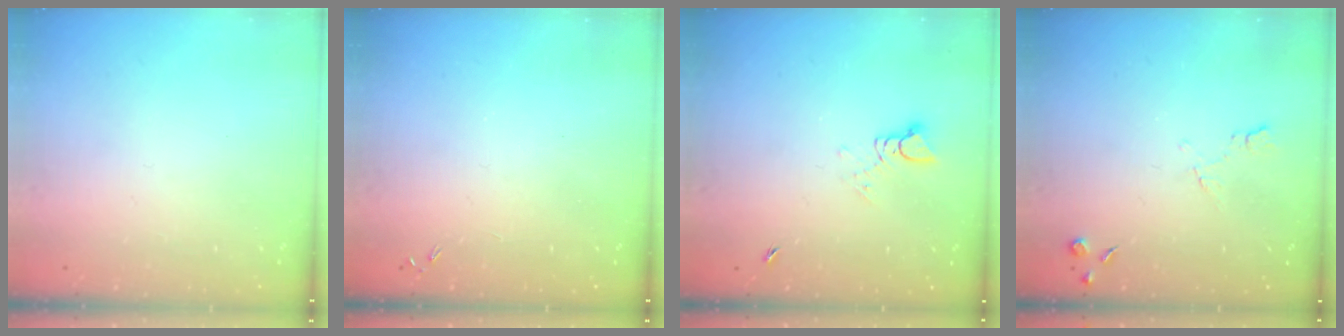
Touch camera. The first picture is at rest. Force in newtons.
{"total": 0.0}
{"total": 3.5, "press": 3.5, "slide": 0.3}
{"total": 4.5, "press": 4.4, "slide": 0.8}